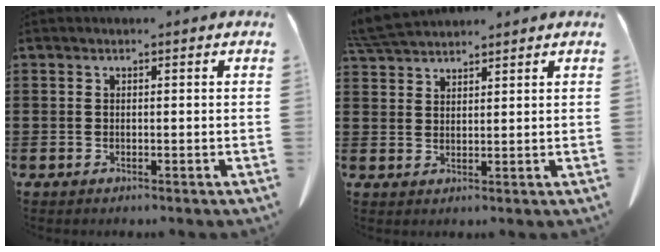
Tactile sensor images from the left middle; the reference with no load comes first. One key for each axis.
{"total": 4.9, "fx": 4.7, "fy": 0.5, "fz": 1.4, "tx": -0.042, "ty": -0.011, "tz": 0.091}